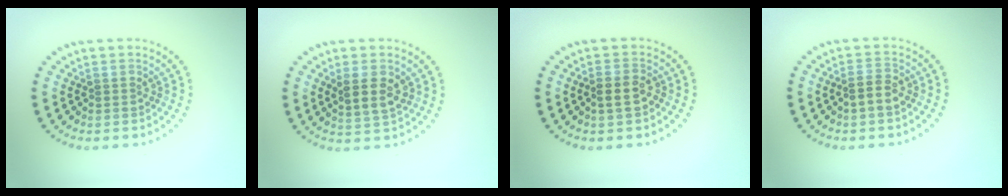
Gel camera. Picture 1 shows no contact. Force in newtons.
{"total": 2.9, "press": 2.8, "slide": 0.9}
{"total": 1.6, "press": 1.5, "slide": 0.4}
{"total": 1.8, "press": 1.7, "slide": 0.5}